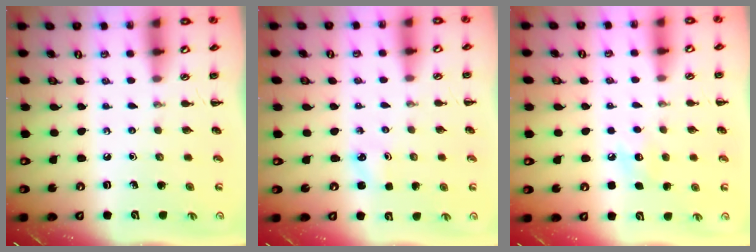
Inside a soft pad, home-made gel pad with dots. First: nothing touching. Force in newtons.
{"total": 1.8, "press": 1.7, "slide": 0.5}
{"total": 6.8, "press": 6.5, "slide": 1.9}